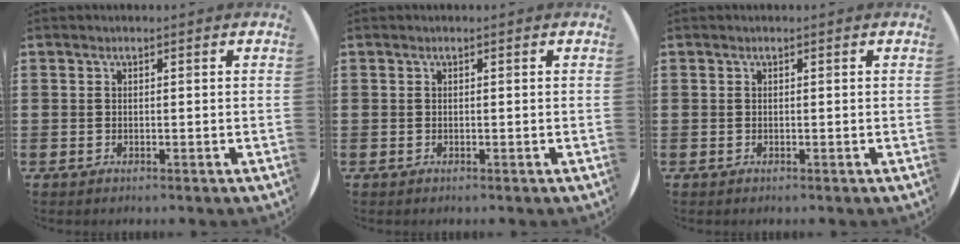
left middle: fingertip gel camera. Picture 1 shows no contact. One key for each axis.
{"total": 0.0}
{"total": 0.0}